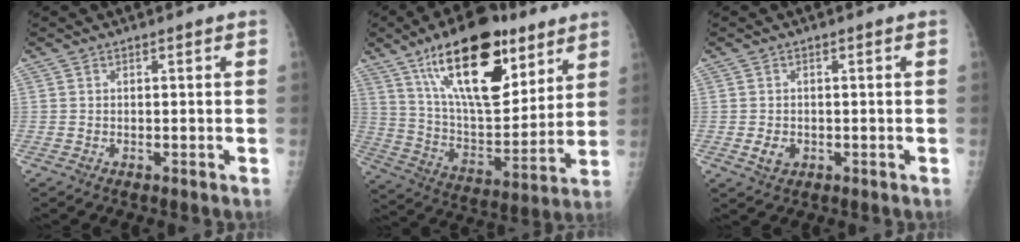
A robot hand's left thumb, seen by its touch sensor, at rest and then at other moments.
{"total": 25.2, "force": [14.1, 10.8, 17.8], "torque": [-0.256, -0.056, 0.243]}
{"total": 2.7, "force": [-0.6, 2.1, 1.5], "torque": [-0.020, 0.000, -0.004]}